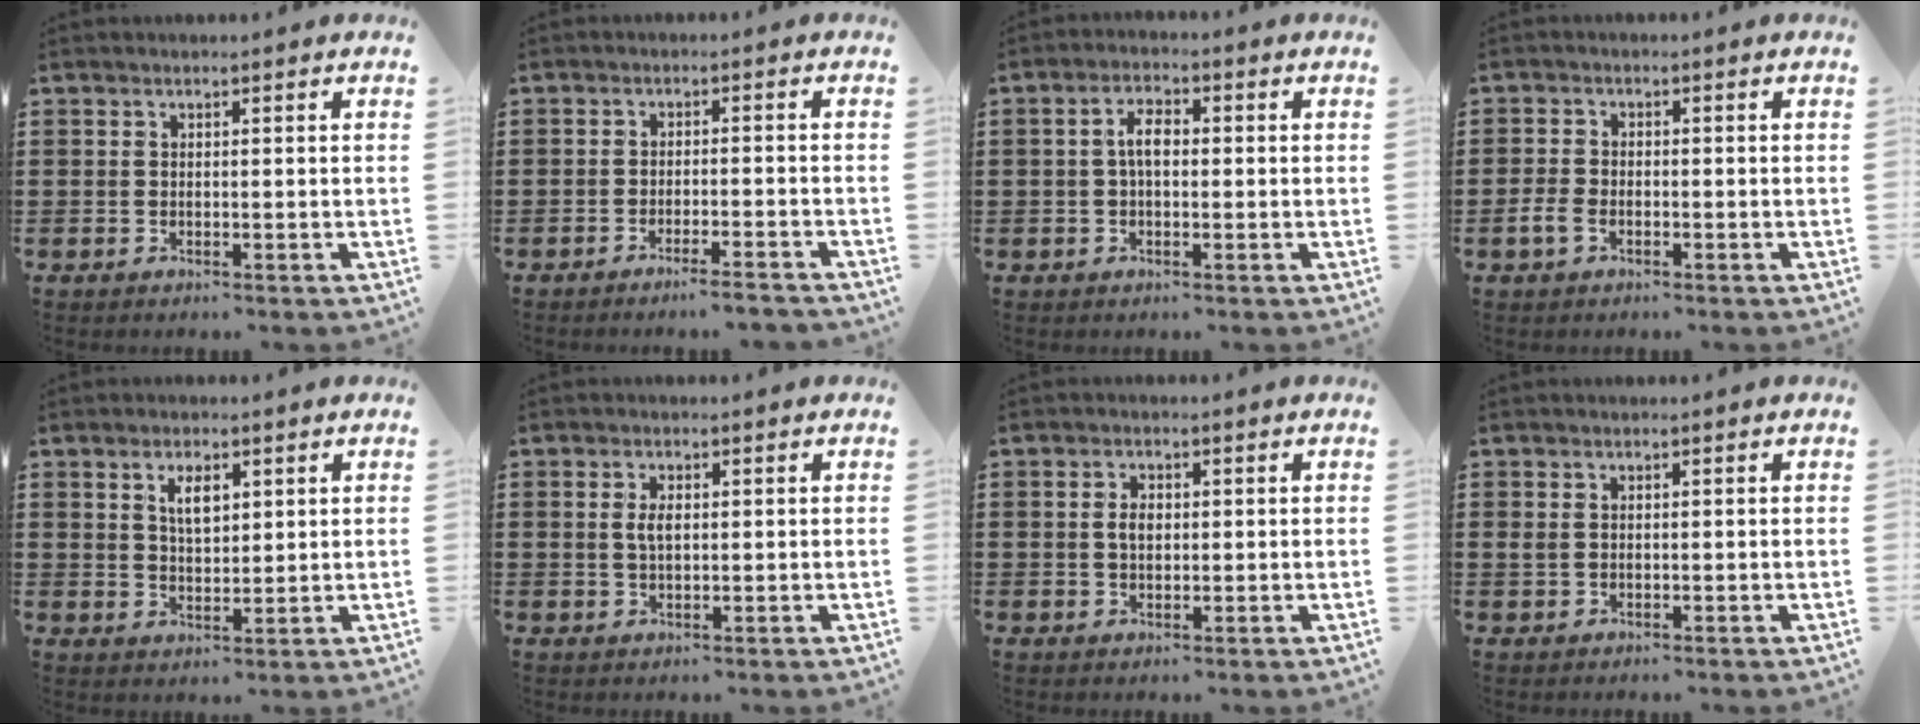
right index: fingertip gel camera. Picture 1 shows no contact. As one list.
[{"total": 2.8, "force": [-2.6, -0.3, 1.0], "torque": [-0.018, -0.002, -0.052]}, {"total": 3.6, "force": [-0.2, 1.6, 3.2], "torque": [-0.062, 0.007, -0.005]}, {"total": 2.6, "force": [-1.3, 1.4, 1.7], "torque": [-0.046, -0.003, -0.028]}, {"total": 3.7, "force": [1.6, 1.6, 2.9], "torque": [-0.047, 0.000, 0.023]}, {"total": 2.6, "force": [0.4, 1.1, 2.3], "torque": [-0.049, 0.005, 0.005]}, {"total": 2.4, "force": [0.2, 1.4, 2.0], "torque": [-0.040, 0.007, 0.002]}, {"total": 0.9, "force": [0.1, 0.8, 0.4], "torque": [-0.011, 0.006, 0.001]}]